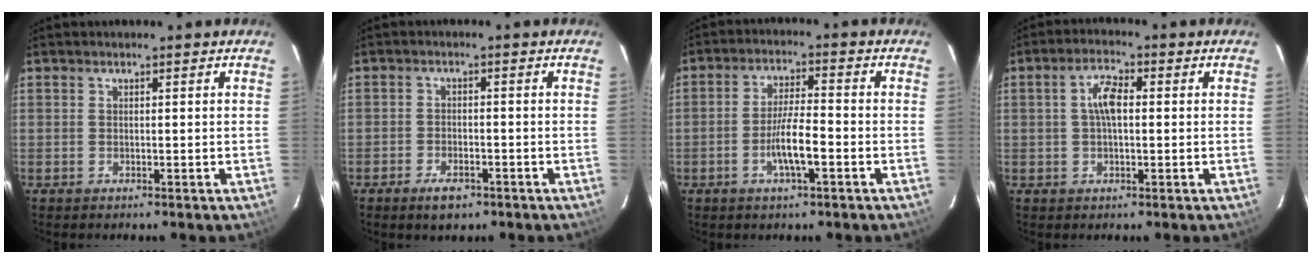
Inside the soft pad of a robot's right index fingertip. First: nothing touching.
{"total": 4.6, "force": [-3.0, 2.3, 2.5], "torque": [-0.057, -0.001, -0.049]}
{"total": 6.7, "force": [-2.6, 1.0, 6.1], "torque": [-0.119, 0.000, -0.046]}
{"total": 4.8, "force": [0.3, 2.1, 4.3], "torque": [-0.085, 0.014, 0.006]}